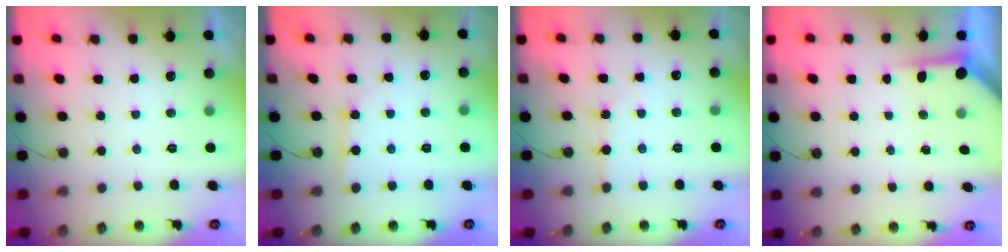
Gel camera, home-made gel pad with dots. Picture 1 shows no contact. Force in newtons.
{"total": 2.2, "press": 2.2, "slide": 0.2}
{"total": 3.5, "press": 3.5, "slide": 0.4}
{"total": 3.8, "press": 3.7, "slide": 0.4}